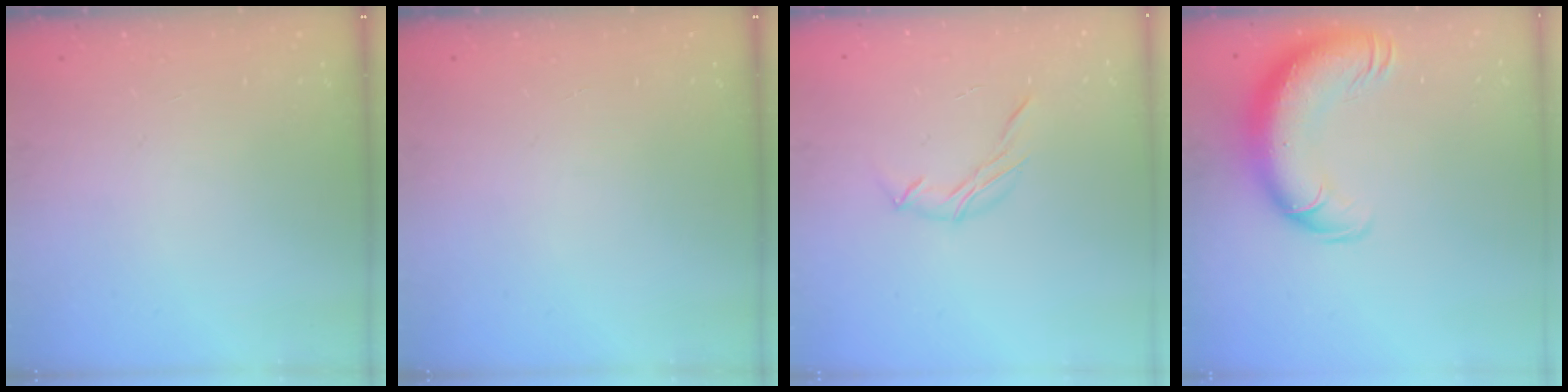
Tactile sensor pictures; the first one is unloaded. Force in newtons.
{"total": 0.0}
{"total": 5.8, "press": 5.7, "slide": 1.4}
{"total": 18.5, "press": 17.9, "slide": 4.4}